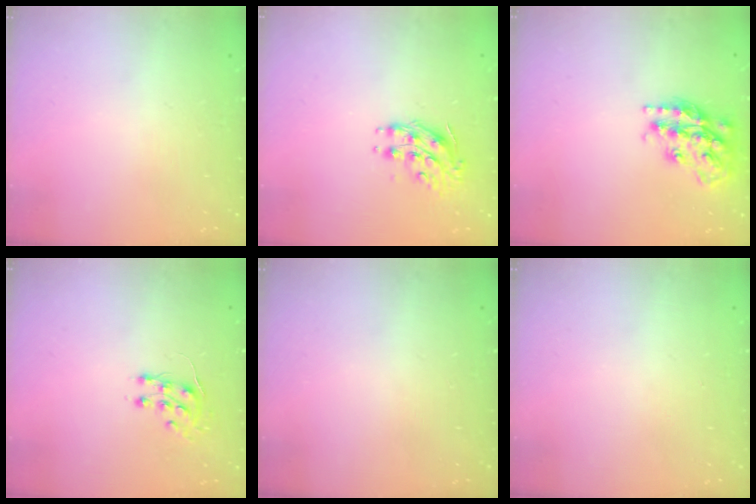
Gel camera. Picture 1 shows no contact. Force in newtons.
{"total": 9.0, "press": 9.0, "slide": 0.1}
{"total": 18.6, "press": 18.5, "slide": 1.5}
{"total": 7.4, "press": 7.4, "slide": 0.7}
{"total": 0.0}
{"total": 0.6, "press": 0.0, "slide": 0.6}